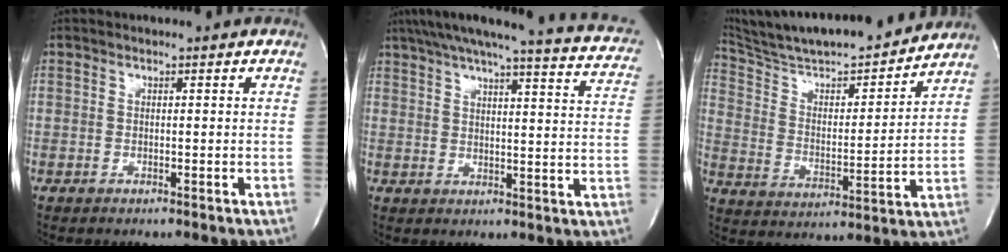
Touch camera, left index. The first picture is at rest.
{"total": 23.9, "force": [20.8, 2.7, 11.6], "torque": [-0.166, -0.017, 0.242]}
{"total": 23.5, "force": [21.2, 2.4, 9.9], "torque": [-0.174, 0.001, 0.330]}